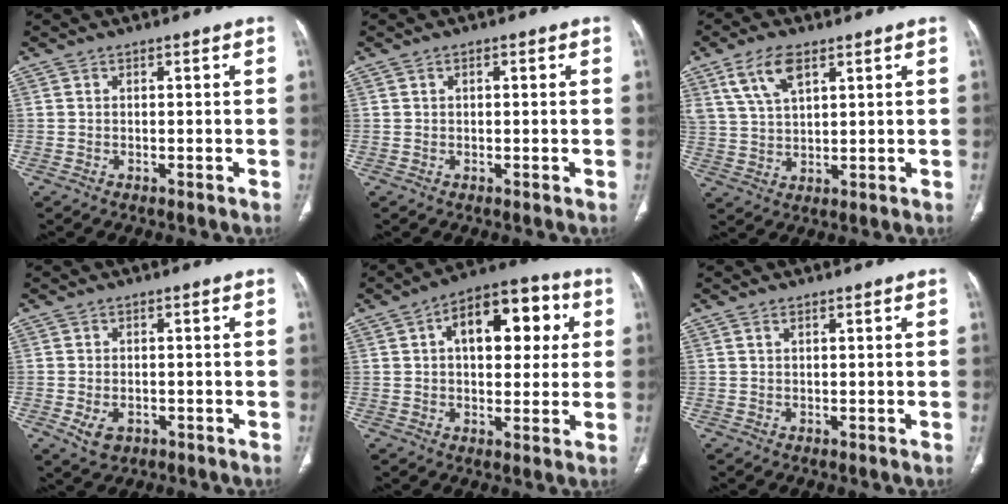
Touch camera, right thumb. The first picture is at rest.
{"total": 0.7, "force": [0.2, 0.4, 0.5], "torque": [-0.007, 0.003, 0.002]}
{"total": 7.8, "force": [4.3, 3.5, 5.5], "torque": [-0.105, -0.012, 0.091]}
{"total": 4.0, "force": [-1.3, 2.8, 2.5], "torque": [-0.043, 0.003, -0.010]}
{"total": 15.8, "force": [4.2, 8.8, 12.4], "torque": [-0.136, 0.020, 0.057]}
{"total": 0.7, "force": [0.5, 0.3, 0.5], "torque": [-0.012, 0.004, 0.011]}